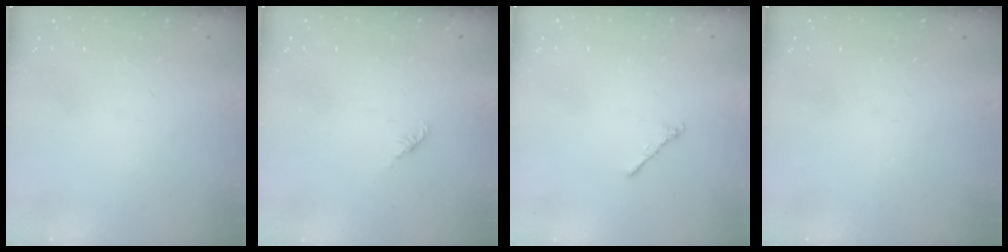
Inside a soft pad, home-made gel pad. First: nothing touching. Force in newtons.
{"total": 1.8, "press": 1.7, "slide": 0.6}
{"total": 0.9, "press": 0.7, "slide": 0.5}
{"total": 0.0}